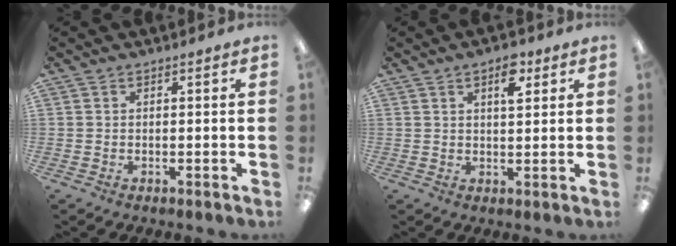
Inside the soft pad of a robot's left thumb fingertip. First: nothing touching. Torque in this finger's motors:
{"motor_torque": [-0.25, 0.29, 0.20, 0.06, -0.01]}